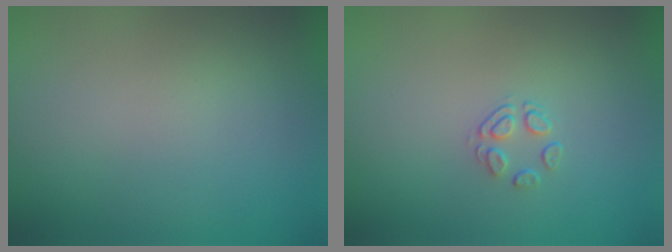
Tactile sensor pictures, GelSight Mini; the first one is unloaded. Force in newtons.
{"total": 1.5, "press": 0.8, "slide": 1.3}